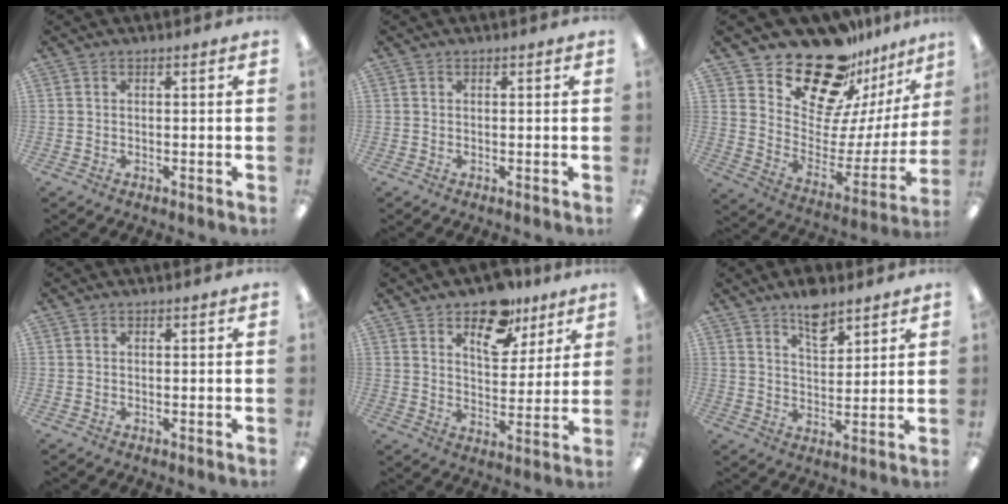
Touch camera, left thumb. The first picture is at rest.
{"total": 0.0}
{"total": 22.3, "force": [18.2, 9.9, 8.2], "torque": [-0.122, -0.136, 0.320]}
{"total": 0.0}
{"total": 12.9, "force": [8.7, 7.1, 6.3], "torque": [-0.070, -0.049, 0.151]}
{"total": 7.8, "force": [5.8, 3.7, 3.8], "torque": [-0.049, -0.034, 0.100]}